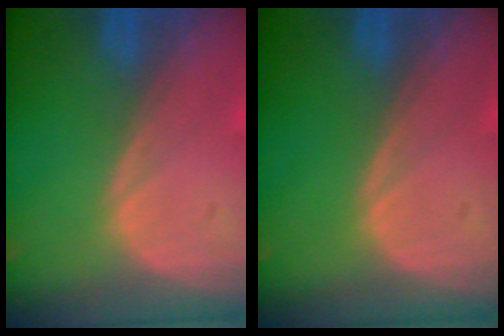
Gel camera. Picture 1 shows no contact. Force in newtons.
{"total": 0.0}